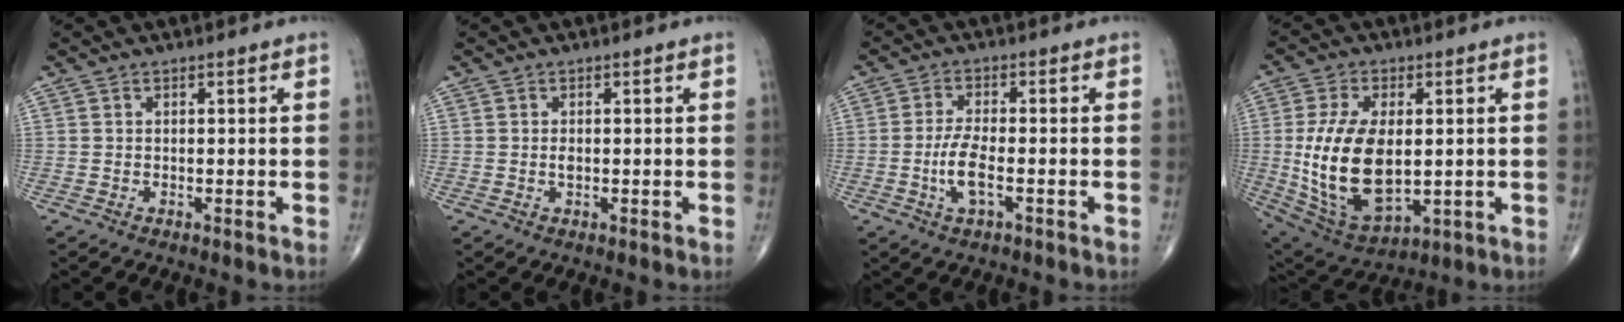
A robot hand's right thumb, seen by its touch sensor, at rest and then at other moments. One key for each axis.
{"total": 1.0, "fx": -0.1, "fy": 0.5, "fz": 0.8, "tx": -0.016, "ty": -0.001, "tz": -0.002}
{"total": 5.3, "fx": -1.6, "fy": 1.7, "fz": 4.8, "tx": -0.104, "ty": 0.005, "tz": -0.032}
{"total": 18.0, "fx": -0.3, "fy": 9.8, "fz": 15.1, "tx": -0.293, "ty": -0.012, "tz": 0.016}